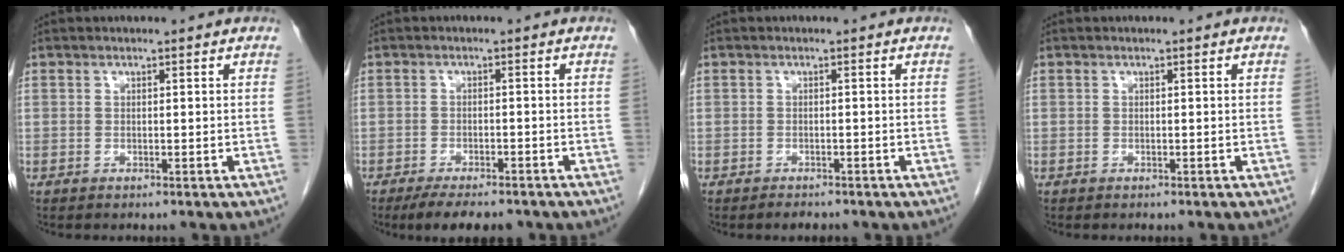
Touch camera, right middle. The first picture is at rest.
{"total": 7.3, "force": [-5.9, 2.1, 3.8], "torque": [-0.051, -0.007, -0.087]}
{"total": 1.5, "force": [-1.3, 0.5, 0.5], "torque": [-0.012, -0.002, -0.016]}
{"total": 0.0}